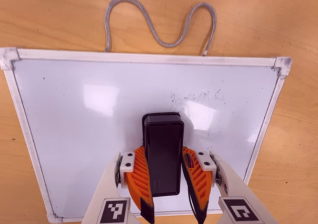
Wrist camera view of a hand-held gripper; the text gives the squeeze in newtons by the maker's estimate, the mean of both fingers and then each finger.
{"total": 11.8, "left": 11.3, "right": 12.3}